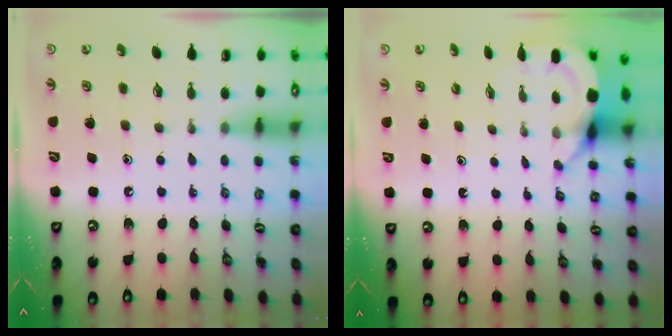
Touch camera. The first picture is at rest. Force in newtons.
{"total": 4.2, "press": 4.2, "slide": 0.2}